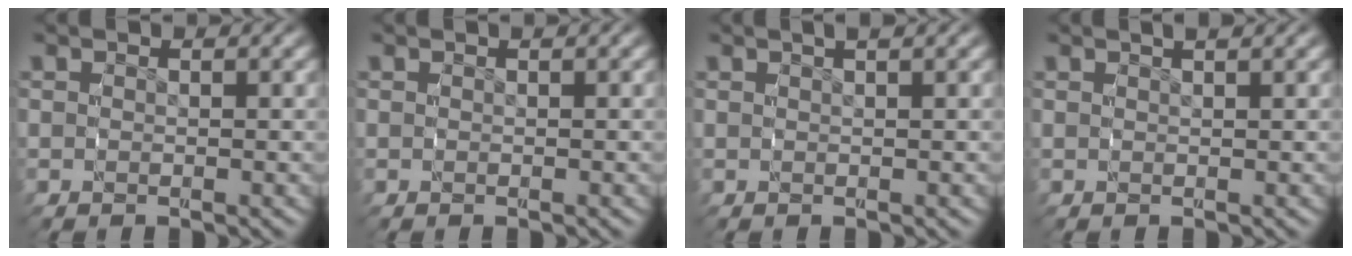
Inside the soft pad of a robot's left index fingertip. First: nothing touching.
{"total": 0.0}
{"total": 1.7, "force": [1.3, 0.1, 1.1], "torque": [-0.010, 0.010, 0.018]}
{"total": 1.5, "force": [1.2, 0.0, 0.8], "torque": [-0.008, 0.006, 0.018]}